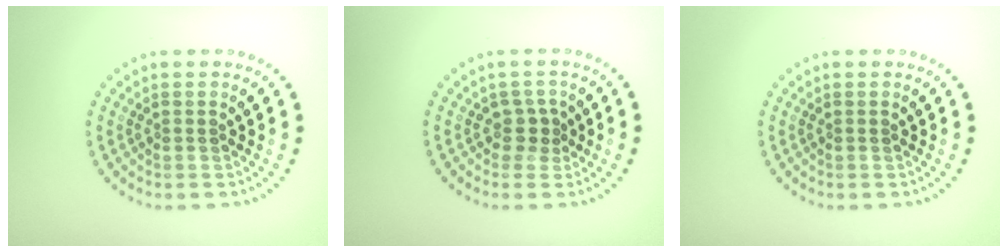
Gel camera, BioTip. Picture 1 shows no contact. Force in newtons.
{"total": 1.6, "press": 1.1, "slide": 1.1}
{"total": 0.0}